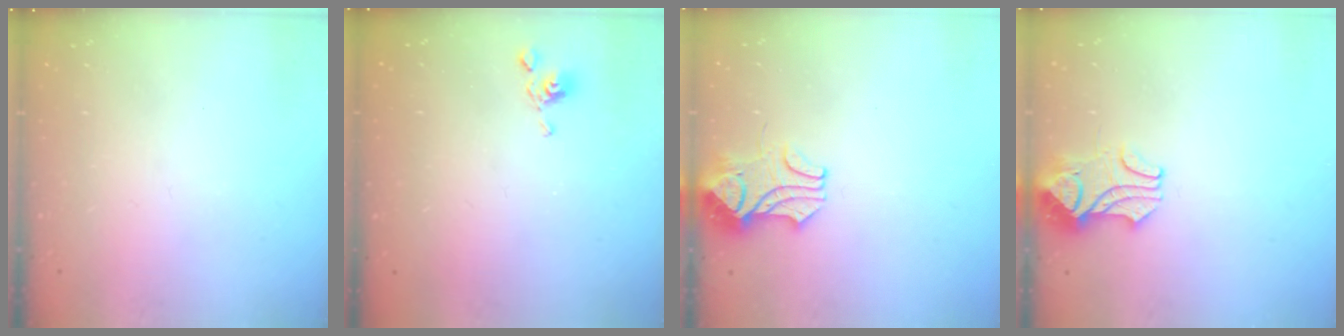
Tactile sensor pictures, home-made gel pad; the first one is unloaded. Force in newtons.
{"total": 6.2, "press": 6.2, "slide": 0.2}
{"total": 2.4, "press": 2.2, "slide": 1.0}
{"total": 2.3, "press": 2.2, "slide": 0.8}